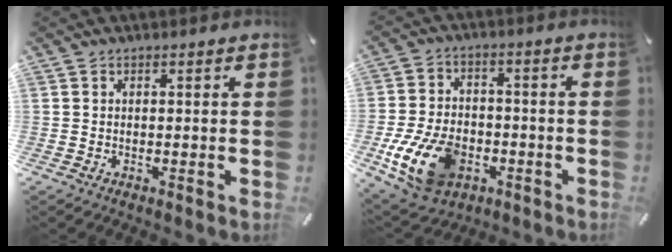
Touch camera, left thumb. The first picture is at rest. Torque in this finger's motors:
{"motor_torque": [0.77, 1.43, 0.32, 0.22, 0.19]}